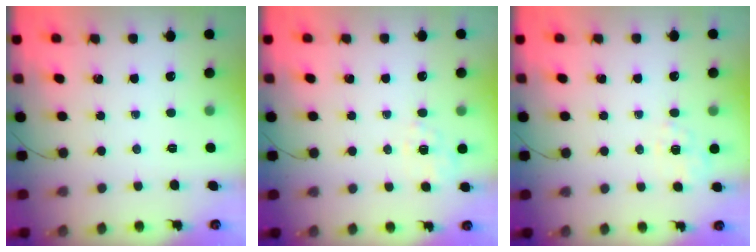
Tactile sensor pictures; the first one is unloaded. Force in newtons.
{"total": 2.5, "press": 1.8, "slide": 1.7}
{"total": 2.5, "press": 1.8, "slide": 1.7}